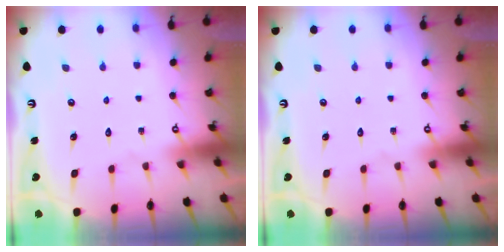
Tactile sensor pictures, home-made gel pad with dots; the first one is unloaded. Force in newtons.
{"total": 0.0}